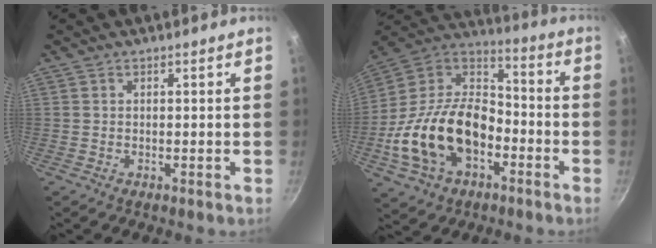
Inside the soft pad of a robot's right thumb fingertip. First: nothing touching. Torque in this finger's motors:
{"motor_torque": [2.10, 2.91, 1.98, -0.79, 0.59]}